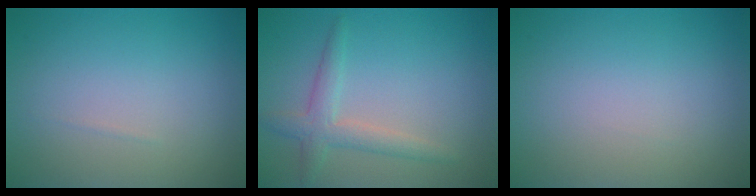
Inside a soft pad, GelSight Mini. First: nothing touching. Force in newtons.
{"total": 2.7, "press": 2.7, "slide": 0.1}
{"total": 0.0}